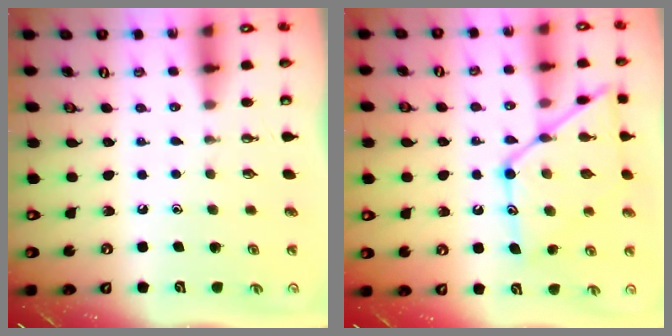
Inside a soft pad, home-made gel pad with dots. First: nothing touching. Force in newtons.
{"total": 17.2, "press": 17.2, "slide": 1.4}